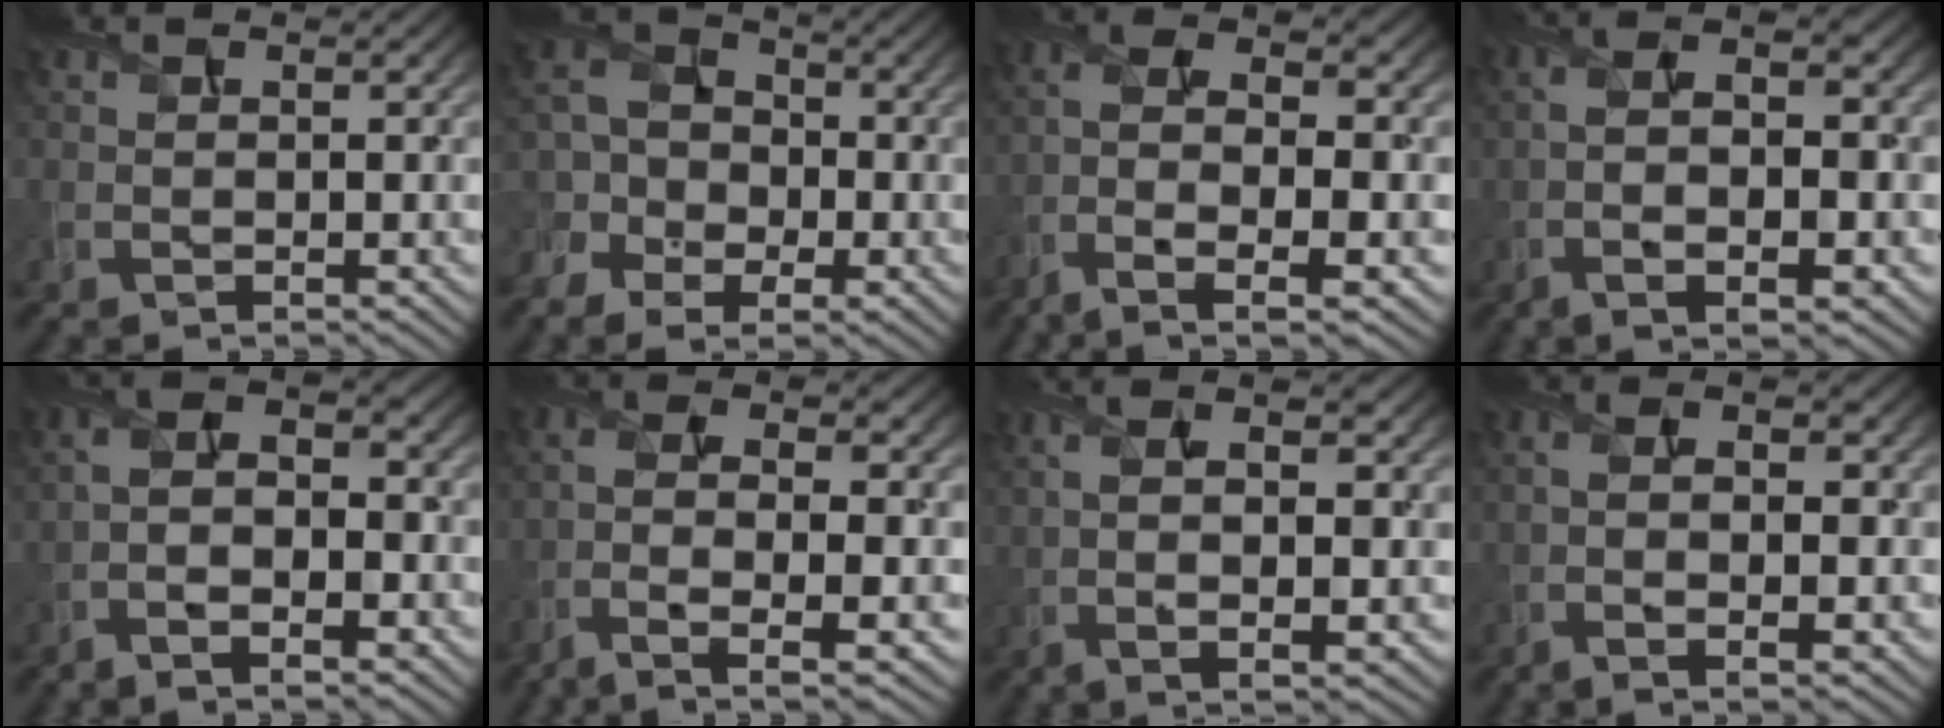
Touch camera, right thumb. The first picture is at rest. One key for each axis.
{"total": 8.7, "fx": -3.9, "fy": 6.7, "fz": 3.9, "tx": -0.089, "ty": -0.020, "tz": -0.091}
{"total": 9.8, "fx": -4.3, "fy": 3.1, "fz": 8.2, "tx": -0.174, "ty": -0.009, "tz": -0.077}
{"total": 7.5, "fx": -1.7, "fy": 2.4, "fz": 6.9, "tx": -0.135, "ty": -0.005, "tz": -0.026}
{"total": 6.8, "fx": -2.9, "fy": 2.6, "fz": 5.5, "tx": -0.110, "ty": -0.004, "tz": -0.052}
{"total": 8.6, "fx": -3.6, "fy": 2.5, "fz": 7.4, "tx": -0.148, "ty": -0.009, "tz": -0.066}
{"total": 6.4, "fx": 0.4, "fy": 1.6, "fz": 6.2, "tx": -0.112, "ty": 0.005, "tz": 0.007}
{"total": 5.0, "fx": -1.0, "fy": 1.5, "fz": 4.7, "tx": -0.091, "ty": -0.005, "tz": -0.012}